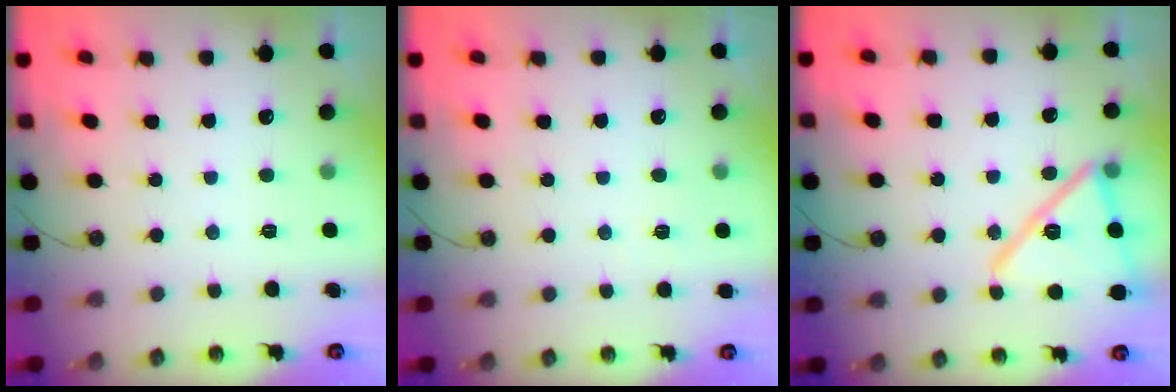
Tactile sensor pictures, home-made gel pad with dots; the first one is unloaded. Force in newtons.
{"total": 2.4, "press": 2.3, "slide": 0.6}
{"total": 17.7, "press": 17.7, "slide": 0.7}